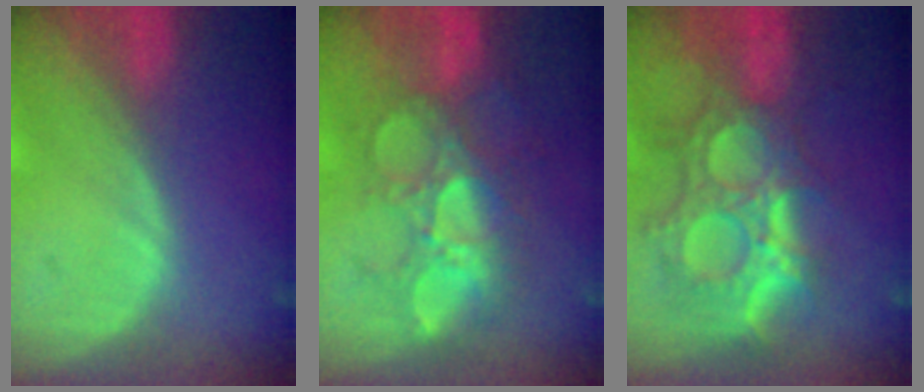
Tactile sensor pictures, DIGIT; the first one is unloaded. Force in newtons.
{"total": 10.5, "press": 9.3, "slide": 4.8}
{"total": 12.1, "press": 10.8, "slide": 5.4}